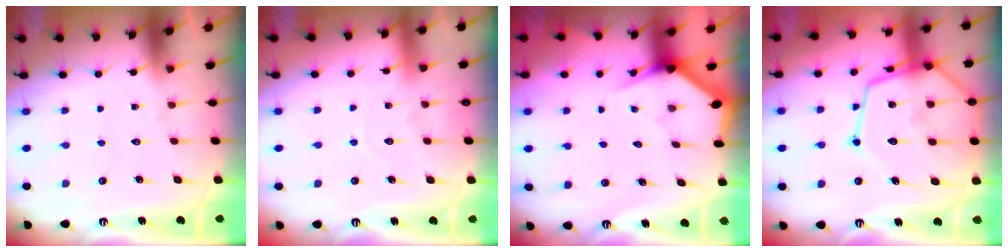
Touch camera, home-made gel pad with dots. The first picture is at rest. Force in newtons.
{"total": 4.9, "press": 4.9, "slide": 0.4}
{"total": 3.1, "press": 3.1, "slide": 0.2}
{"total": 19.1, "press": 19.0, "slide": 1.7}